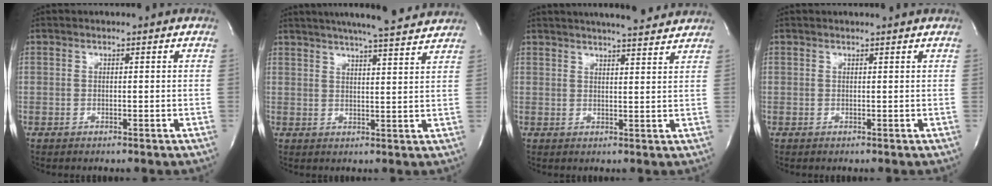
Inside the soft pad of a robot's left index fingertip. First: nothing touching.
{"total": 15.0, "force": [13.5, 0.9, 6.6], "torque": [-0.109, 0.015, 0.176]}
{"total": 11.3, "force": [10.2, 1.2, 4.8], "torque": [-0.073, 0.009, 0.125]}
{"total": 1.3, "force": [1.2, -0.3, 0.2], "torque": [-0.010, -0.001, 0.017]}